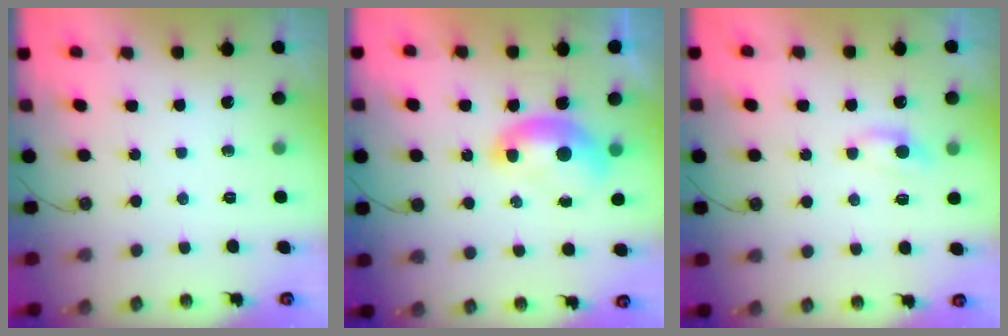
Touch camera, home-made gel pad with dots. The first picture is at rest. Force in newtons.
{"total": 2.4, "press": 2.3, "slide": 0.6}
{"total": 0.7, "press": 0.5, "slide": 0.5}